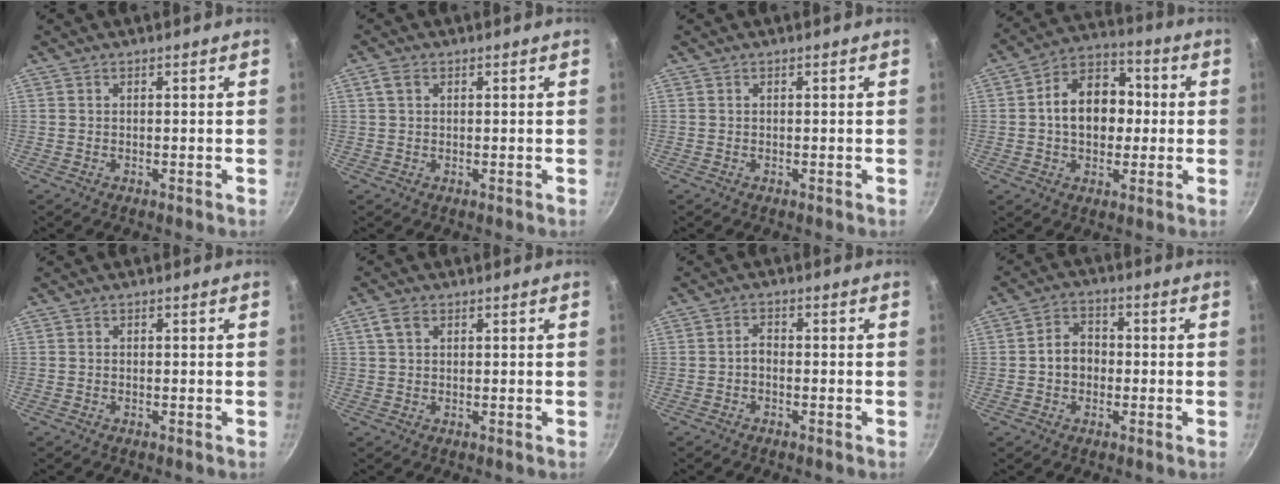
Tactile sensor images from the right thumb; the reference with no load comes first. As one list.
[{"total": 2.6, "force": [0.9, 1.8, 1.6], "torque": [-0.024, 0.004, 0.019]}, {"total": 0.0}, {"total": 14.1, "force": [0.5, 10.2, 9.6], "torque": [-0.111, 0.029, -0.008]}, {"total": 0.0}, {"total": 3.4, "force": [1.4, 2.3, 2.1], "torque": [-0.034, 0.005, 0.026]}, {"total": 1.9, "force": [-0.9, 1.1, 1.2], "torque": [-0.019, 0.015, -0.019]}, {"total": 6.2, "force": [-0.6, 4.9, 3.6], "torque": [-0.035, 0.017, -0.017]}]